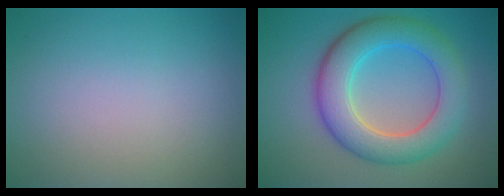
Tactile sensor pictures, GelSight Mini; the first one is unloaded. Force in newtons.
{"total": 7.4, "press": 7.4, "slide": 0.5}